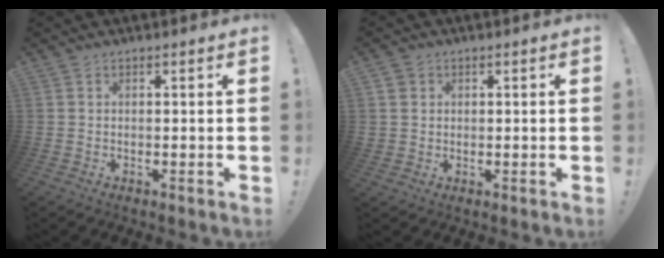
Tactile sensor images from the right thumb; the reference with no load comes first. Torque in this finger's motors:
{"motor_torque": [0.23, 0.38, 0.17, -0.20, 0.00]}